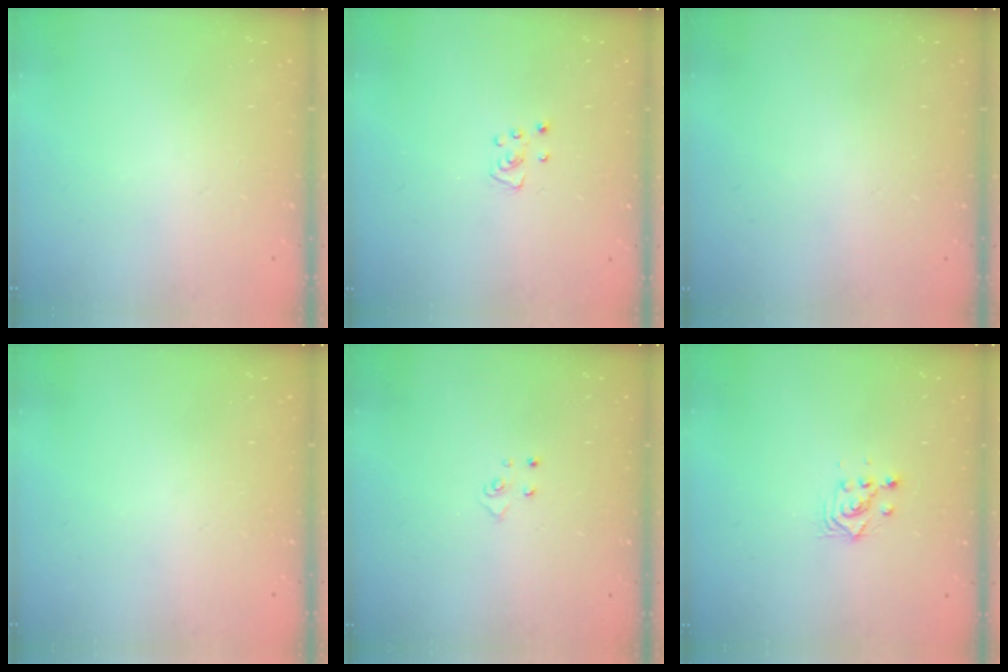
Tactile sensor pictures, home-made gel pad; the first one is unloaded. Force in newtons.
{"total": 3.6, "press": 3.6, "slide": 0.3}
{"total": 0.0}
{"total": 0.0}
{"total": 4.3, "press": 4.3, "slide": 0.4}
{"total": 3.0, "press": 3.0, "slide": 0.1}